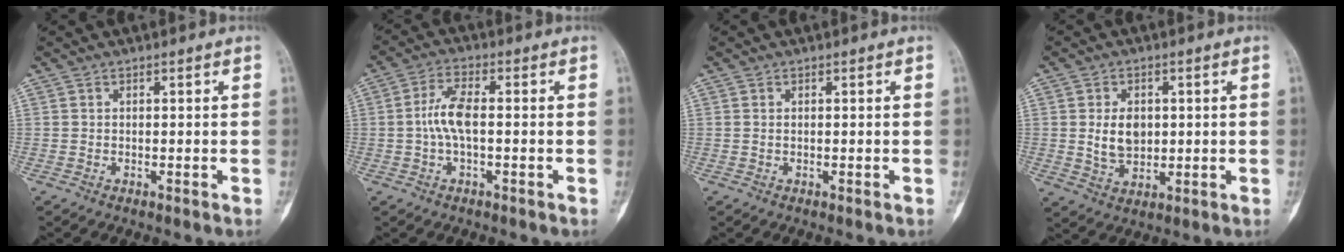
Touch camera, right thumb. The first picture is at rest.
{"total": 6.0, "force": [-0.3, 2.3, 5.6], "torque": [-0.125, 0.016, -0.011]}
{"total": 0.0}
{"total": 6.4, "force": [0.8, 4.5, 4.4], "torque": [-0.063, -0.009, 0.023]}